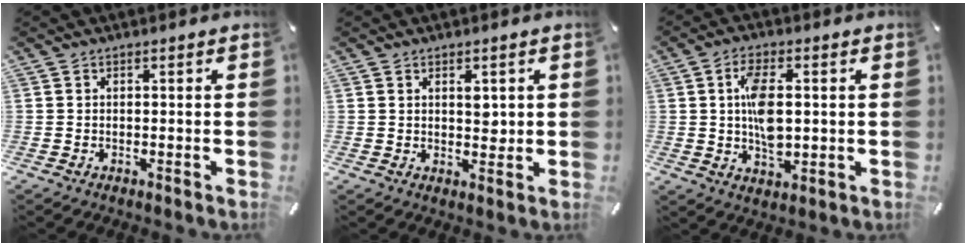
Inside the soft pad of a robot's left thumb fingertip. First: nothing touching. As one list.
[{"total": 3.4, "force": [1.2, 2.2, 2.2], "torque": [-0.014, -0.008, 0.014]}, {"total": 8.5, "force": [0.9, 4.5, 7.2], "torque": [-0.145, 0.000, 0.008]}]